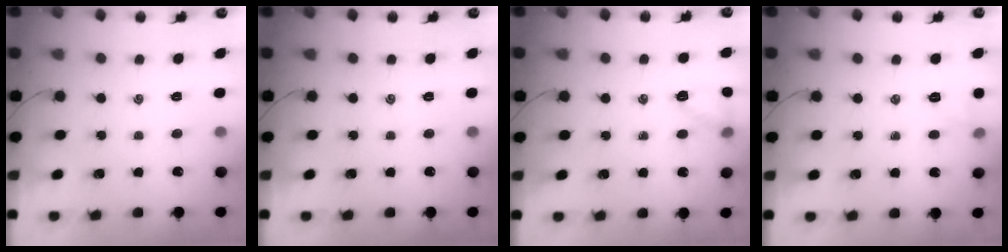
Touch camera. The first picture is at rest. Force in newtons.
{"total": 0.0}
{"total": 8.7, "press": 8.5, "slide": 1.8}
{"total": 5.1, "press": 4.9, "slide": 1.4}